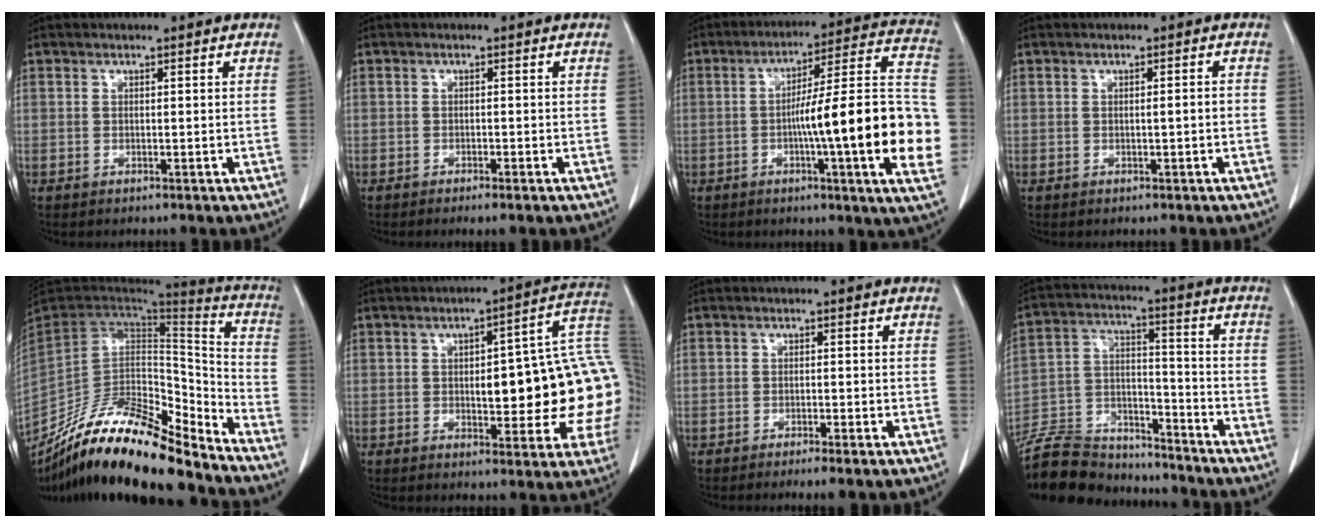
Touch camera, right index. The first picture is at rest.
{"total": 1.6, "force": [-1.1, 0.1, 1.1], "torque": [-0.020, -0.004, -0.015]}
{"total": 22.2, "force": [-3.7, 0.5, 21.9], "torque": [-0.234, 0.020, -0.055]}
{"total": 1.1, "force": [-0.3, 0.0, 1.0], "torque": [-0.015, 0.000, -0.002]}
{"total": 24.9, "force": [-20.2, 5.1, 13.7], "torque": [-0.234, -0.010, -0.351]}
{"total": 18.5, "force": [-0.3, 4.7, 17.9], "torque": [-0.183, 0.033, 0.005]}
{"total": 2.6, "force": [-1.7, 0.2, 1.9], "torque": [-0.028, -0.005, -0.024]}
{"total": 17.0, "force": [-15.9, 4.5, 4.0], "torque": [-0.080, 0.021, -0.268]}